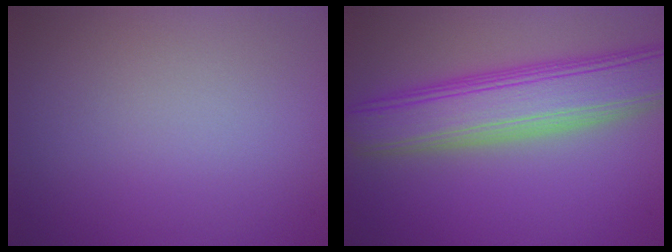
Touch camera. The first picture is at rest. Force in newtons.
{"total": 8.4, "press": 8.4, "slide": 0.9}